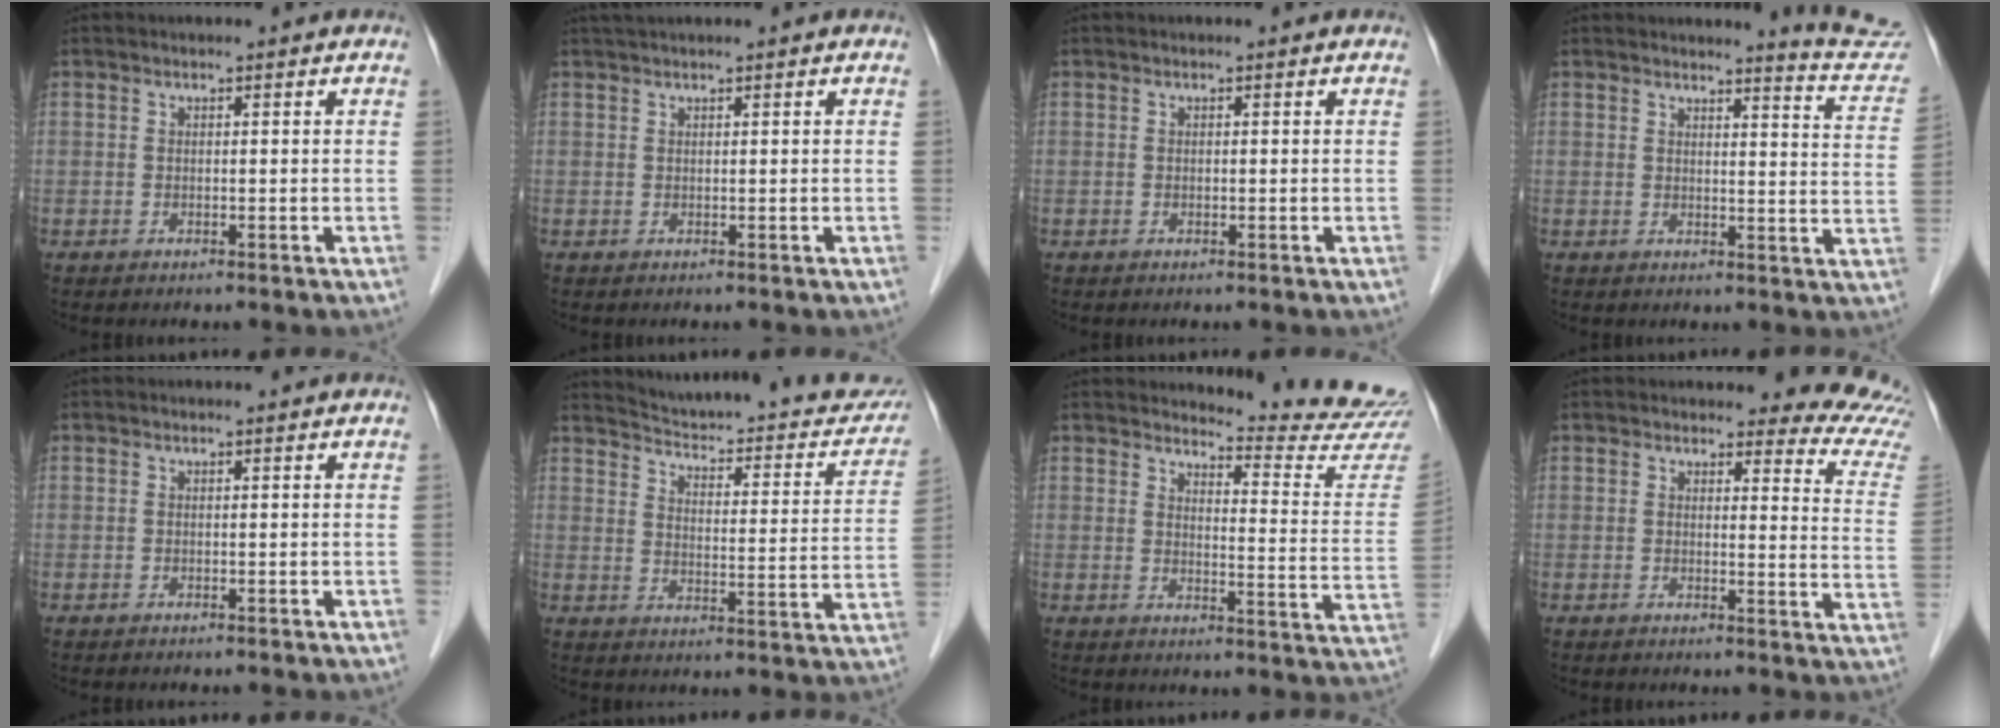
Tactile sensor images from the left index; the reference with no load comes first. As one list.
[{"total": 1.6, "force": [1.4, -0.3, 0.8], "torque": [-0.014, 0.018, 0.031]}, {"total": 0.0}, {"total": 8.7, "force": [8.6, -1.1, 0.0], "torque": [-0.008, -0.082, 0.081]}, {"total": 0.0}, {"total": 22.5, "force": [20.1, 5.3, 8.5], "torque": [-0.110, -0.036, 0.237]}, {"total": 13.8, "force": [13.7, -1.5, 1.0], "torque": [-0.009, -0.124, 0.146]}, {"total": 10.7, "force": [10.6, 0.5, 0.7], "torque": [0.022, -0.101, 0.079]}]